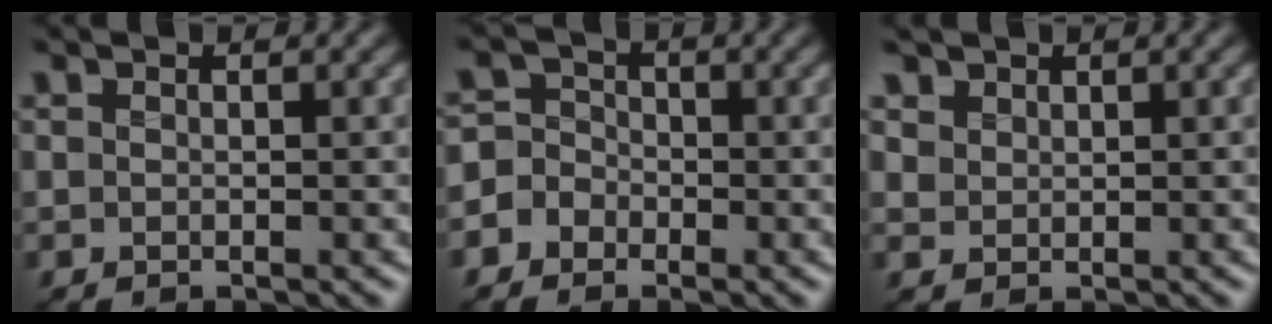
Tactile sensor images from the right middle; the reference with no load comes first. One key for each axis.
{"total": 3.8, "fx": -1.7, "fy": 3.3, "fz": 0.7, "tx": 0.014, "ty": 0.010, "tz": -0.048}
{"total": 2.4, "fx": 1.6, "fy": 1.6, "fz": 0.6, "tx": -0.025, "ty": -0.006, "tz": 0.045}